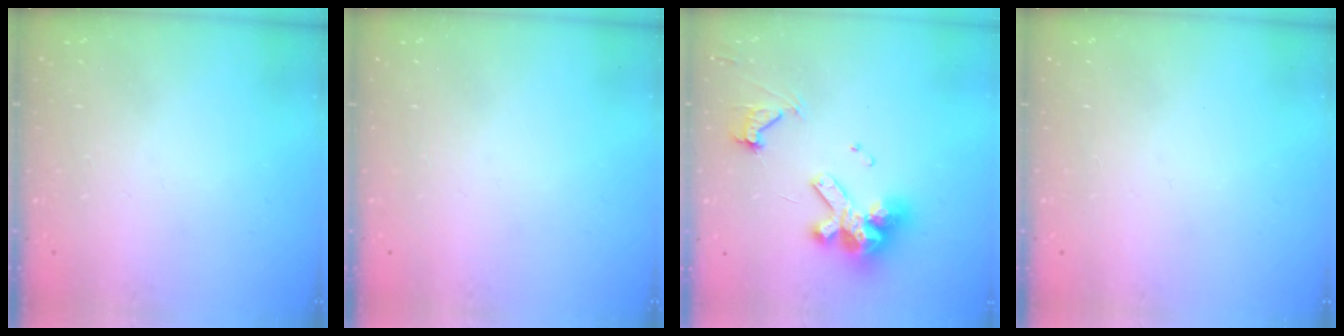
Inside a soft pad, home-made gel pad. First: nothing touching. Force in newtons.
{"total": 0.0}
{"total": 16.0, "press": 15.9, "slide": 1.9}
{"total": 0.0}